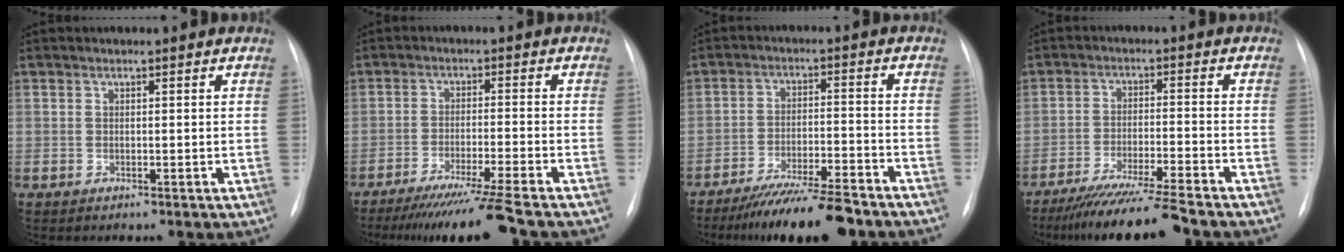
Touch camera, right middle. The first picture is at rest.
{"total": 12.5, "force": [-10.5, -2.2, 6.4], "torque": [-0.083, -0.041, -0.166]}
{"total": 12.2, "force": [-10.4, 0.6, 6.5], "torque": [-0.099, -0.020, -0.167]}
{"total": 12.2, "force": [-10.5, -1.2, 6.1], "torque": [-0.092, -0.035, -0.172]}